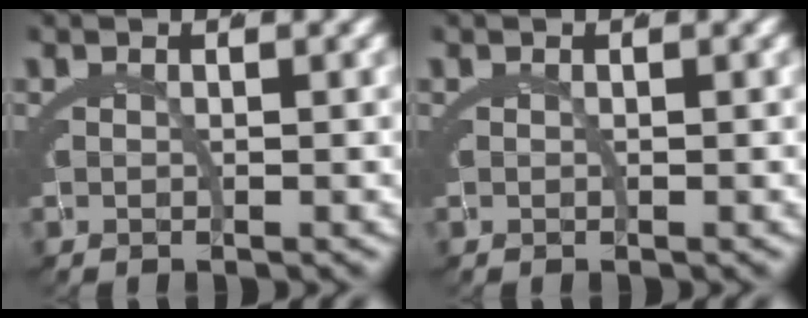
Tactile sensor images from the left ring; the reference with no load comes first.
{"total": 0.0}